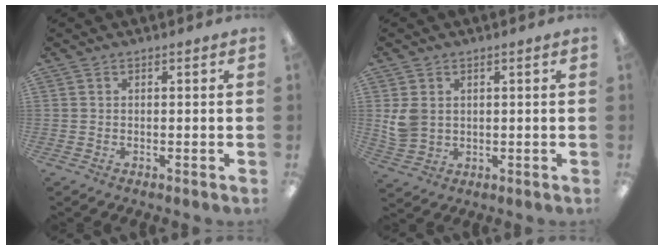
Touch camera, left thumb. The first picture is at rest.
{"total": 5.2, "force": [1.5, 4.2, 2.7], "torque": [-0.054, 0.004, 0.032]}